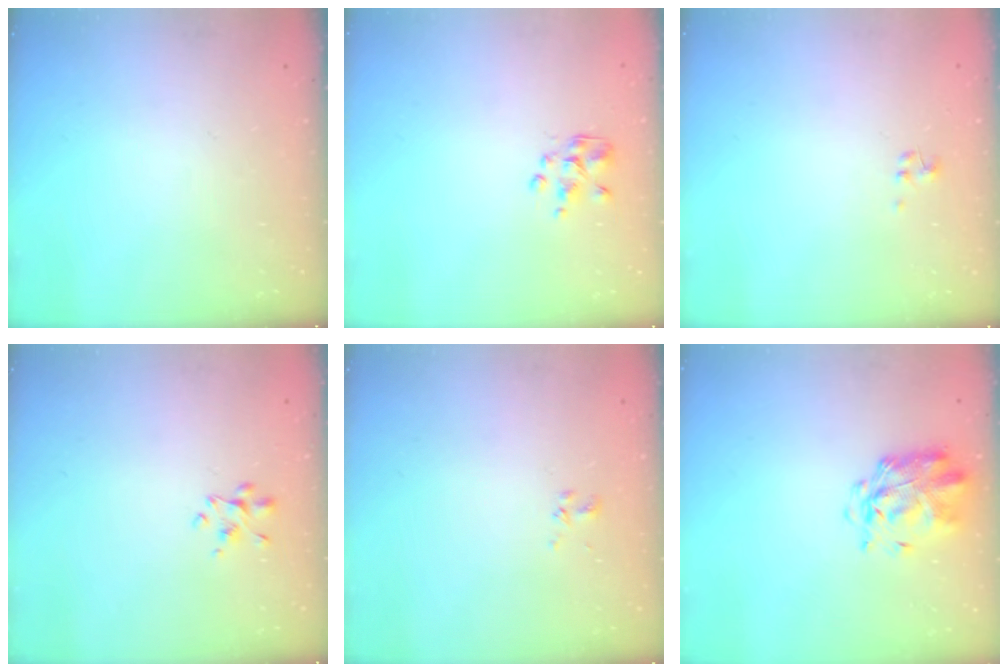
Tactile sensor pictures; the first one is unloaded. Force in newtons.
{"total": 2.3, "press": 2.2, "slide": 0.7}
{"total": 0.8, "press": 0.7, "slide": 0.3}
{"total": 2.8, "press": 2.7, "slide": 0.7}
{"total": 1.7, "press": 1.5, "slide": 0.8}
{"total": 2.9, "press": 2.8, "slide": 0.8}